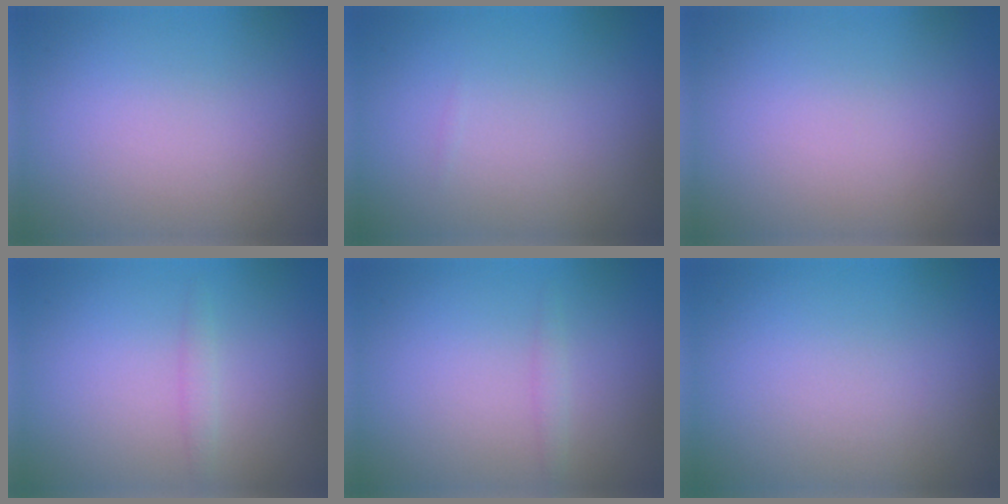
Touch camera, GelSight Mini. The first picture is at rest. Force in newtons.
{"total": 0.0}
{"total": 0.0}
{"total": 0.9, "press": 0.9, "slide": 0.1}
{"total": 0.8, "press": 0.8, "slide": 0.1}
{"total": 0.0}